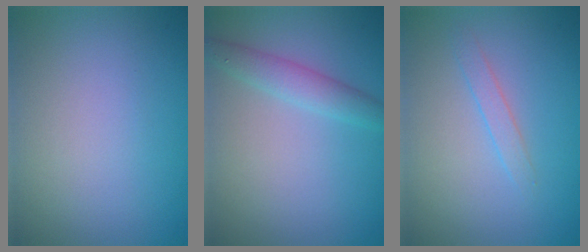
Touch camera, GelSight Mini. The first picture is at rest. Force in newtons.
{"total": 2.3, "press": 2.3, "slide": 0.0}
{"total": 1.2, "press": 1.2, "slide": 0.1}